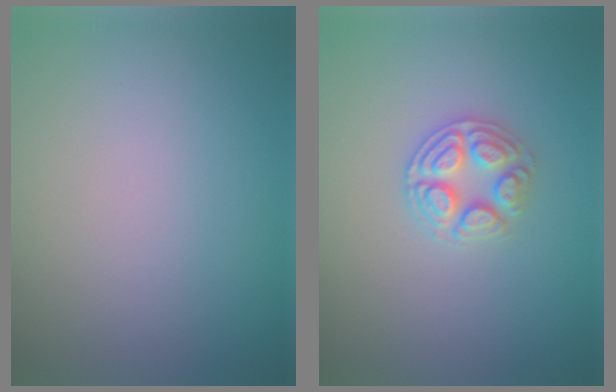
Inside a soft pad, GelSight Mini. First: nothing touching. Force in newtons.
{"total": 2.9, "press": 2.8, "slide": 0.3}